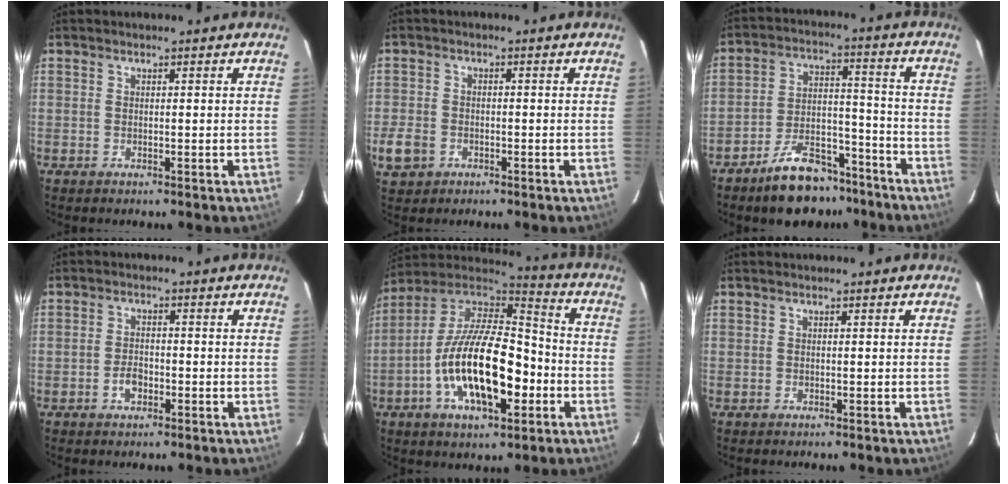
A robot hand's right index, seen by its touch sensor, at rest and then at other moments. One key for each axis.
{"total": 5.4, "fx": -2.3, "fy": 4.4, "fz": 2.2, "tx": -0.063, "ty": 0.003, "tz": -0.037}
{"total": 13.9, "fx": -10.8, "fy": 6.4, "fz": 5.9, "tx": -0.114, "ty": 0.034, "tz": -0.155}
{"total": 3.2, "fx": -1.5, "fy": 2.0, "fz": 2.0, "tx": -0.039, "ty": 0.003, "tz": -0.025}
{"total": 21.4, "fx": -6.3, "fy": 9.3, "fz": 18.2, "tx": -0.345, "ty": -0.007, "tz": -0.112}
{"total": 0.0}